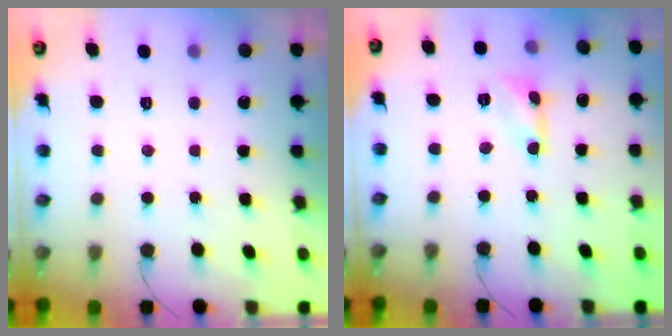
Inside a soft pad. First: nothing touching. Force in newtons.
{"total": 1.6, "press": 1.6, "slide": 0.1}